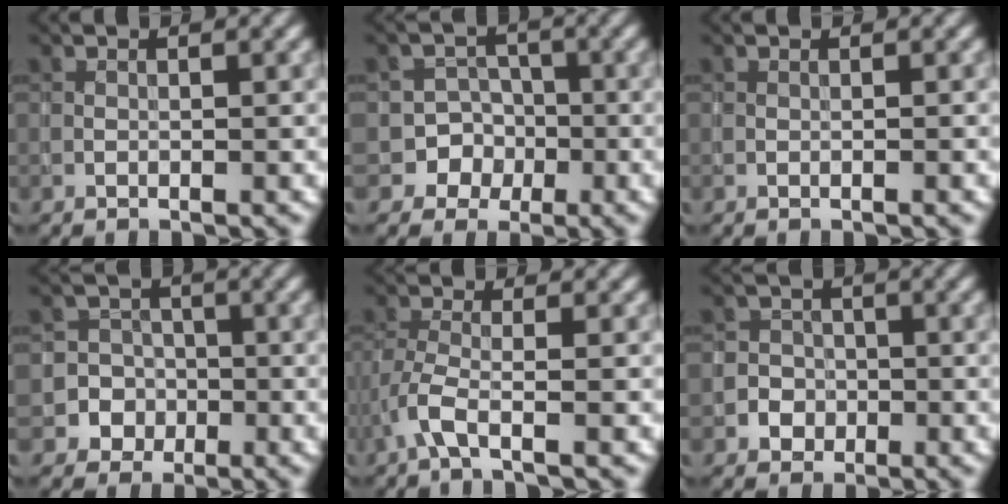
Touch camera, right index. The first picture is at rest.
{"total": 5.5, "force": [-2.2, 5.1, 0.0], "torque": [0.033, 0.004, -0.054]}
{"total": 0.0}
{"total": 4.9, "force": [-1.9, 4.5, 0.0], "torque": [0.035, 0.000, -0.050]}
{"total": 2.7, "force": [-1.6, 0.5, 2.1], "torque": [-0.048, -0.002, -0.043]}
{"total": 2.5, "force": [-0.9, 2.3, 0.3], "torque": [0.019, 0.006, -0.026]}